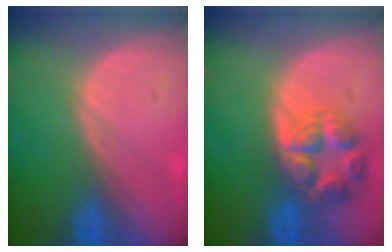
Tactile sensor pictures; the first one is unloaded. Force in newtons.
{"total": 7.6, "press": 6.8, "slide": 3.5}